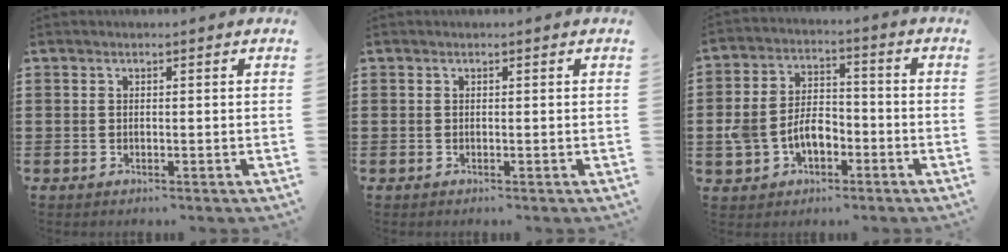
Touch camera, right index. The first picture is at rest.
{"total": 0.0}
{"total": 6.9, "force": [-2.4, 4.7, 4.5], "torque": [-0.113, 0.005, -0.052]}